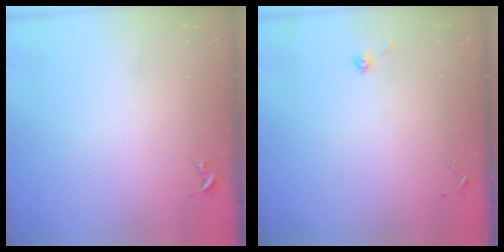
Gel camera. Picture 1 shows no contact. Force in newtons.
{"total": 3.9, "press": 3.8, "slide": 0.9}